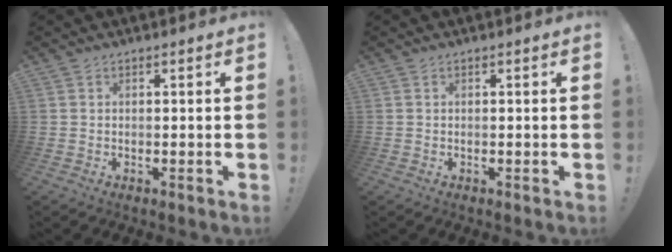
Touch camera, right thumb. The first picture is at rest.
{"total": 0.0}